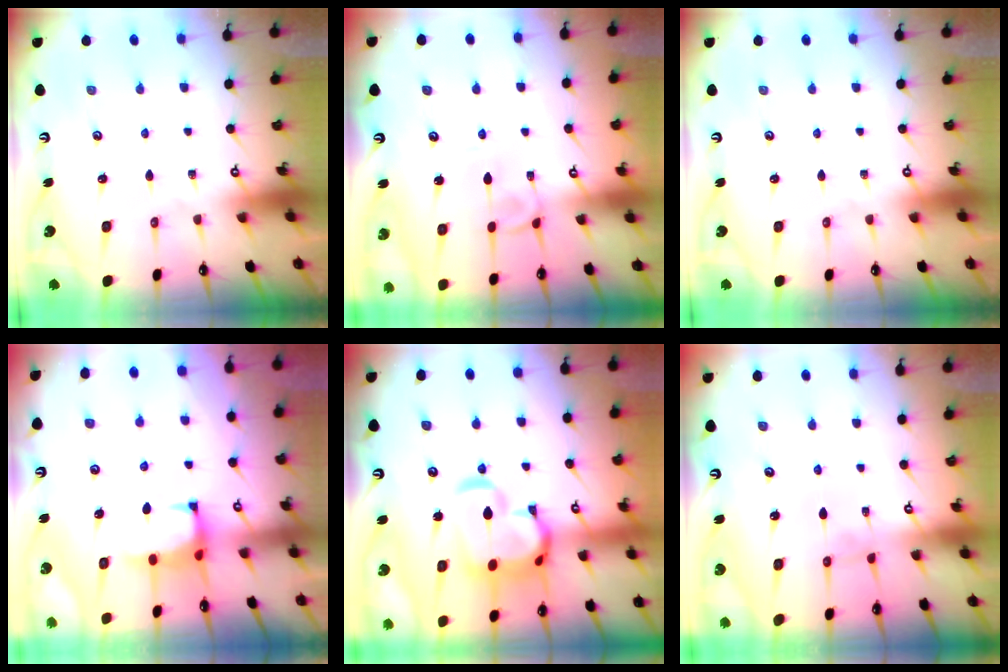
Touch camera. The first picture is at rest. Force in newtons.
{"total": 2.0, "press": 2.0, "slide": 0.2}
{"total": 0.0}
{"total": 1.4, "press": 1.3, "slide": 0.5}
{"total": 10.6, "press": 10.5, "slide": 1.4}
{"total": 0.6, "press": 0.4, "slide": 0.5}